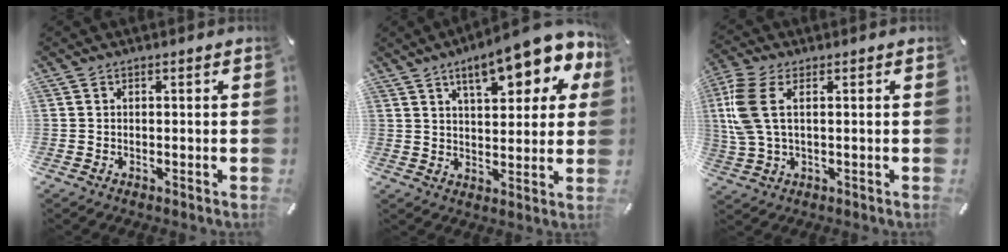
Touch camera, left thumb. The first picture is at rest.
{"total": 14.9, "force": [8.7, 6.0, 10.5], "torque": [-0.149, -0.035, 0.141]}
{"total": 8.4, "force": [1.8, 4.0, 7.2], "torque": [-0.186, -0.010, 0.028]}